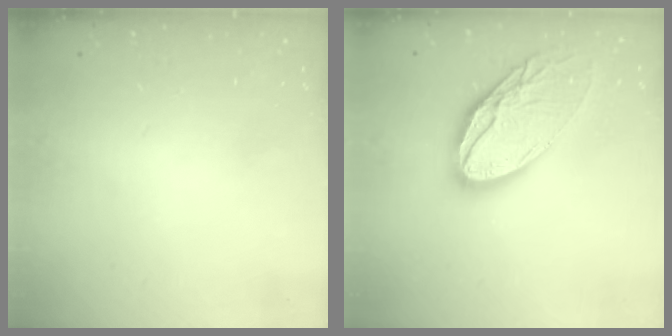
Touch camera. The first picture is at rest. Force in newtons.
{"total": 18.1, "press": 18.0, "slide": 1.5}